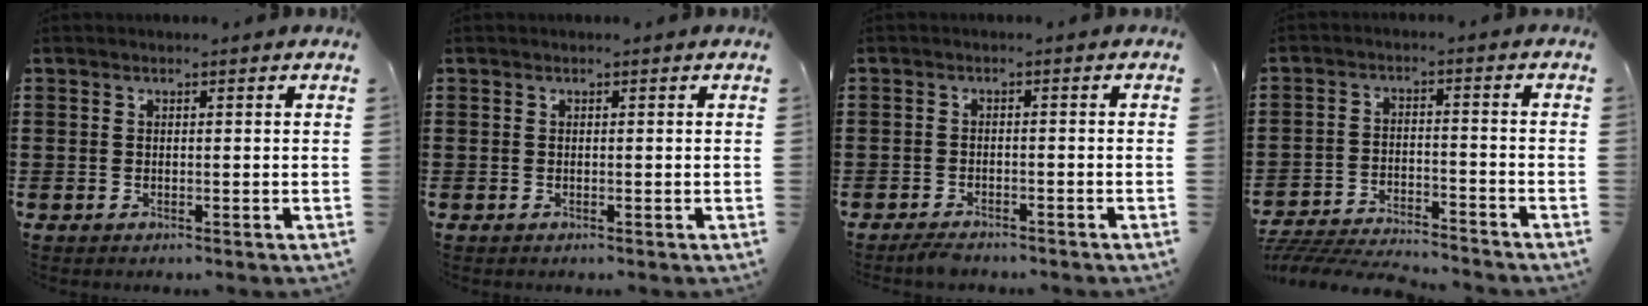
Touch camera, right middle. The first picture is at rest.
{"total": 0.0}
{"total": 1.7, "force": [-1.7, 0.3, 0.2], "torque": [-0.009, -0.001, -0.034]}
{"total": 5.5, "force": [-5.5, 0.5, 0.8], "torque": [-0.023, 0.004, -0.115]}